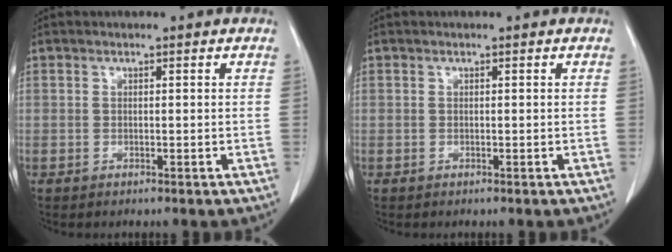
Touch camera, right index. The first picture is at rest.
{"total": 0.0}